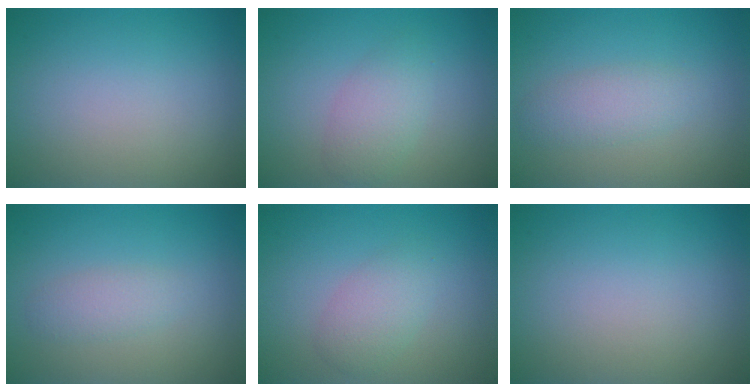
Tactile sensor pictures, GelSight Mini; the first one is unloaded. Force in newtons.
{"total": 2.6, "press": 2.6, "slide": 0.2}
{"total": 2.3, "press": 2.3, "slide": 0.0}
{"total": 1.6, "press": 1.6, "slide": 0.1}
{"total": 2.4, "press": 2.4, "slide": 0.1}
{"total": 0.0}